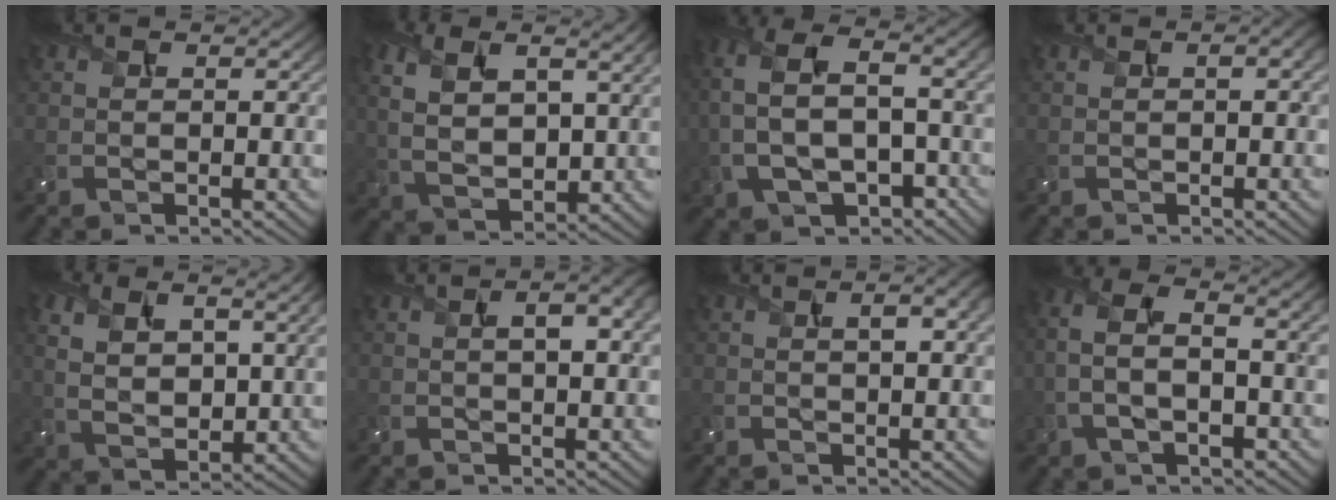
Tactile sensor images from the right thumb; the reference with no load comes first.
{"total": 9.6, "force": [3.2, 4.7, 7.7], "torque": [-0.187, -0.001, 0.061]}
{"total": 11.4, "force": [-1.0, 7.1, 8.9], "torque": [-0.229, -0.001, -0.005]}
{"total": 1.3, "force": [0.2, 0.3, 1.2], "torque": [-0.019, 0.007, 0.001]}
{"total": 8.7, "force": [3.1, 4.2, 6.9], "torque": [-0.159, 0.000, 0.058]}
{"total": 4.7, "force": [1.2, 1.5, 4.3], "torque": [-0.072, 0.010, 0.017]}
{"total": 2.9, "force": [0.9, 0.8, 2.7], "torque": [-0.047, 0.006, 0.015]}
{"total": 7.3, "force": [-0.7, 3.4, 6.5], "torque": [-0.150, 0.010, -0.021]}